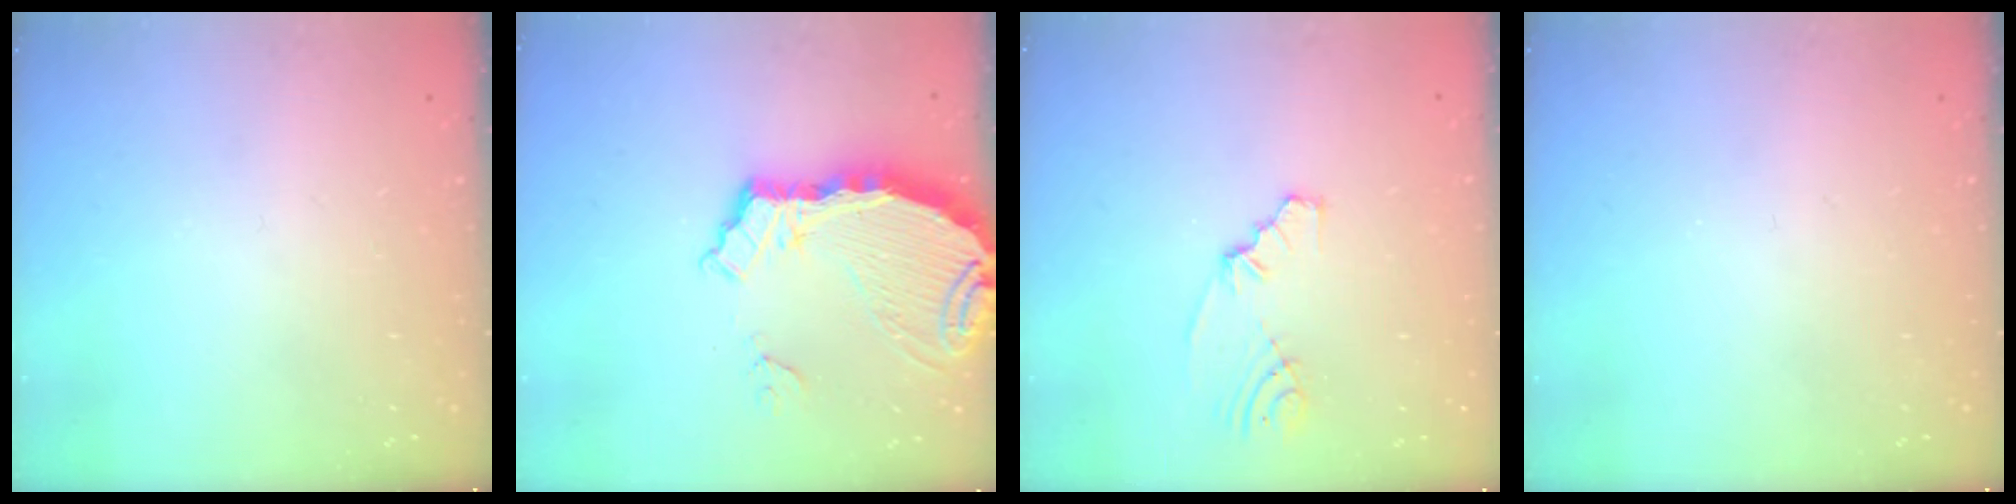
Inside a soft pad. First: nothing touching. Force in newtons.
{"total": 8.3, "press": 8.3, "slide": 1.0}
{"total": 4.3, "press": 2.5, "slide": 3.6}
{"total": 0.0}